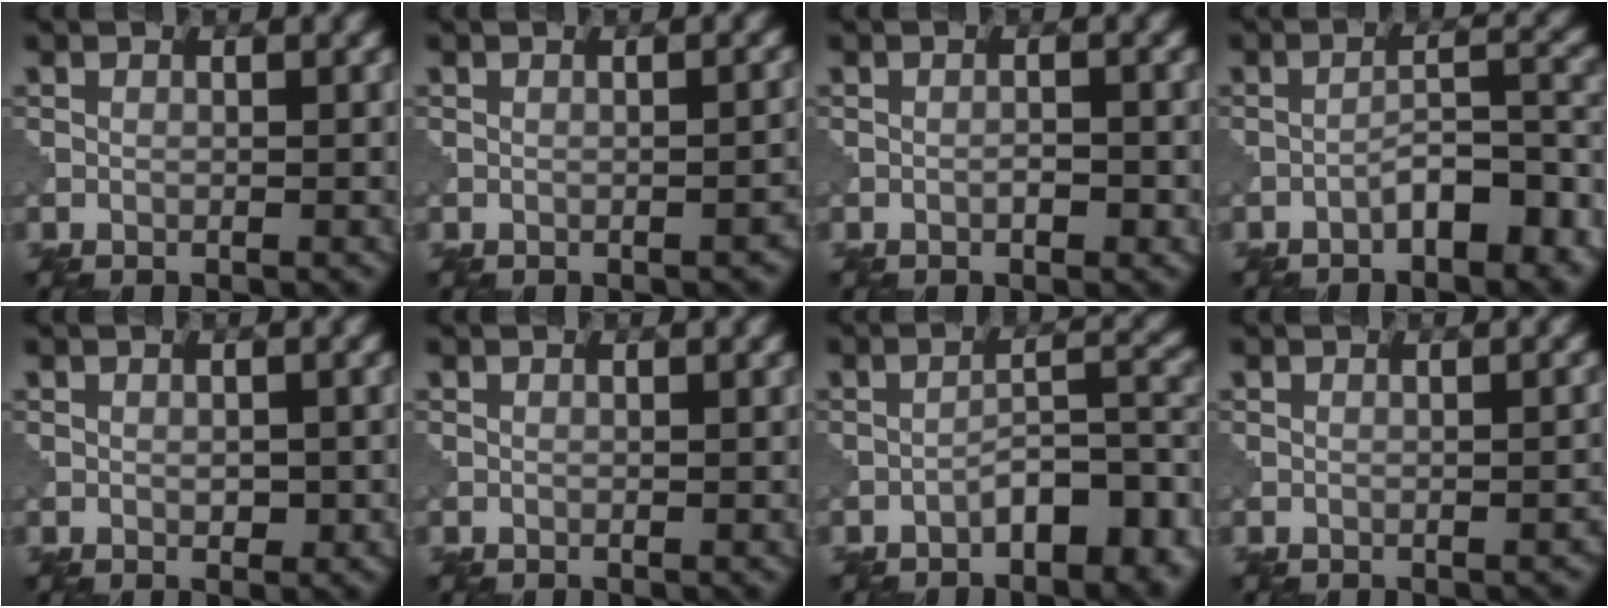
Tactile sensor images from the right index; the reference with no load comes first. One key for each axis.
{"total": 1.1, "fx": -0.7, "fy": 0.4, "fz": 0.7, "tx": -0.009, "ty": 0.005, "tz": -0.008}
{"total": 0.9, "fx": -0.3, "fy": 0.4, "fz": 0.7, "tx": -0.012, "ty": 0.003, "tz": -0.004}
{"total": 4.9, "fx": -3.0, "fy": 1.7, "fz": 3.5, "tx": -0.051, "ty": 0.015, "tz": -0.045}
{"total": 1.0, "fx": 0.0, "fy": 0.7, "fz": 0.7, "tx": -0.008, "ty": 0.000, "tz": 0.002}
{"total": 0.0}
{"total": 6.0, "fx": -3.4, "fy": 2.3, "fz": 4.3, "tx": -0.053, "ty": 0.019, "tz": -0.050}
{"total": 0.7, "fx": -0.4, "fy": 0.3, "fz": 0.4, "tx": -0.007, "ty": 0.003, "tz": -0.003}